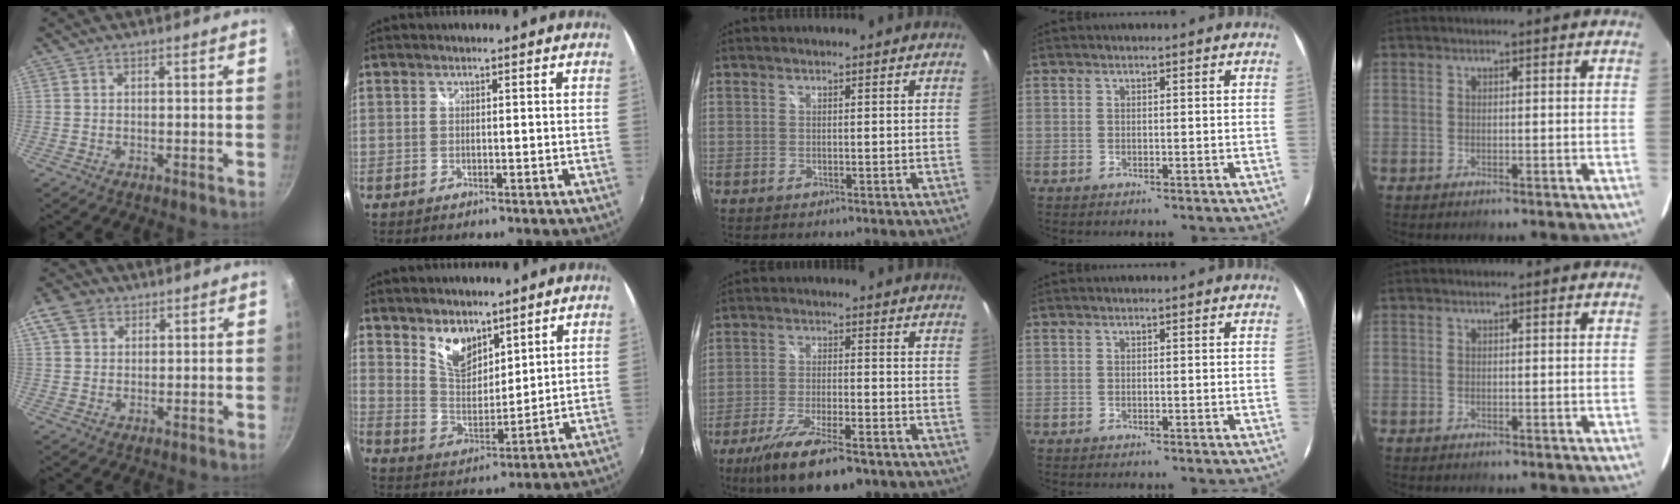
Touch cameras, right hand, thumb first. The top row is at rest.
{"thumb": {"total": 6.3, "force": [2.8, 4.7, 3.1], "torque": [-0.045, 0.001, 0.042]}, "index": {"total": 8.5, "force": [6.0, 4.4, 4.0], "torque": [-0.062, -0.001, 0.118]}, "middle": {"total": 13.6, "force": [-9.3, 3.5, 9.2], "torque": [-0.193, -0.038, -0.160]}}